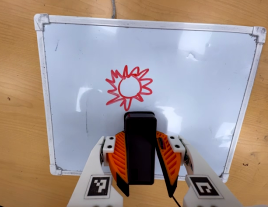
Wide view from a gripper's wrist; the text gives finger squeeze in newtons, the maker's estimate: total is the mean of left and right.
{"total": 6.7, "left": 5.5, "right": 8.0}